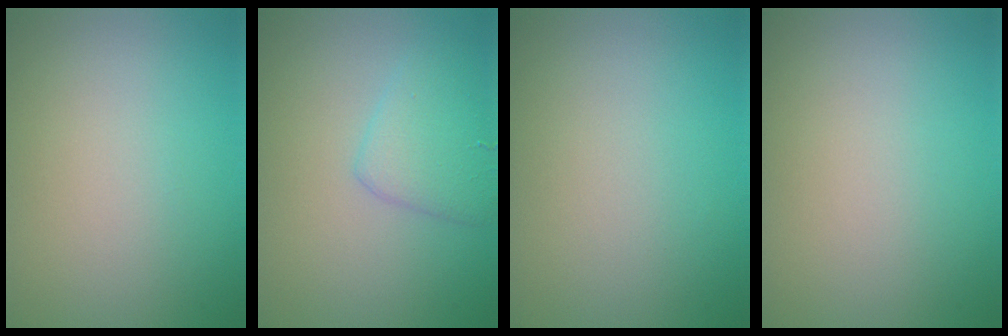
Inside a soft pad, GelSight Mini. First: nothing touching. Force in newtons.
{"total": 2.9, "press": 2.9, "slide": 0.1}
{"total": 0.0}
{"total": 0.0}